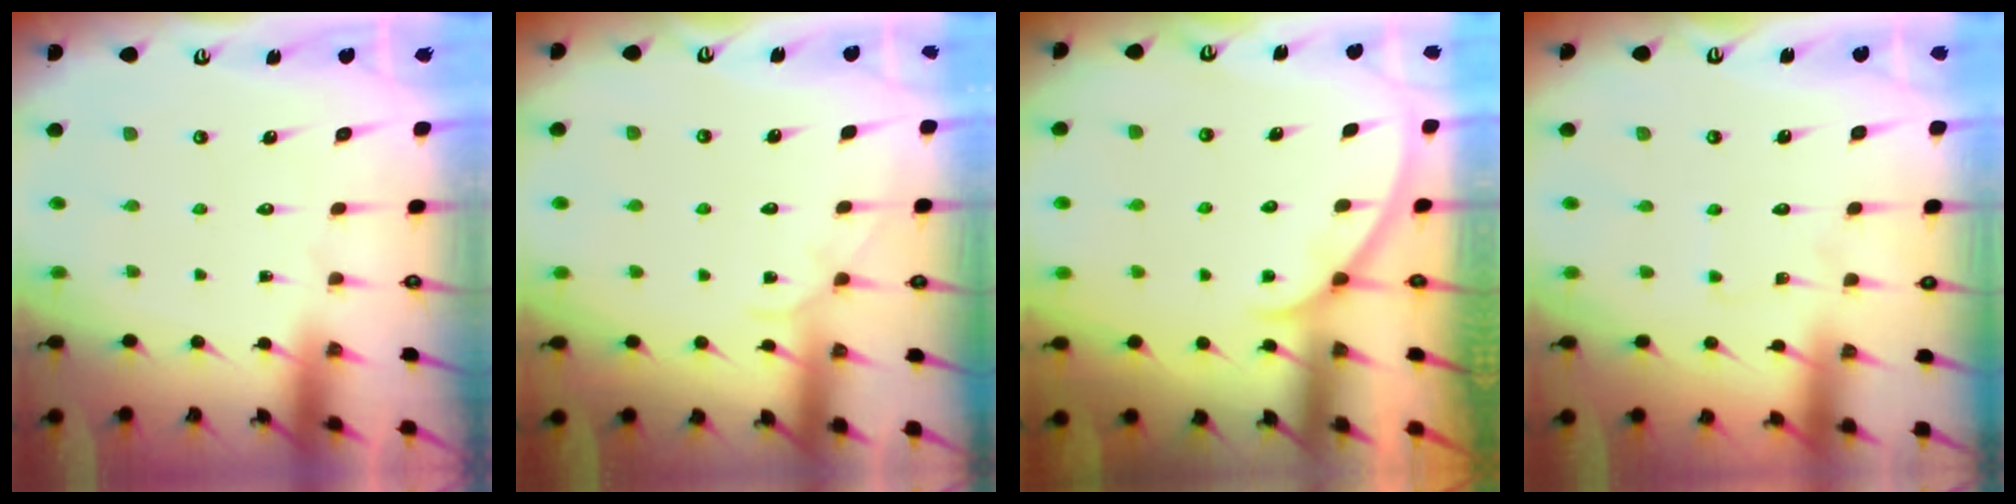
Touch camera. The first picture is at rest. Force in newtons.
{"total": 3.6, "press": 3.6, "slide": 0.4}
{"total": 2.9, "press": 2.9, "slide": 0.4}
{"total": 3.2, "press": 3.1, "slide": 0.3}